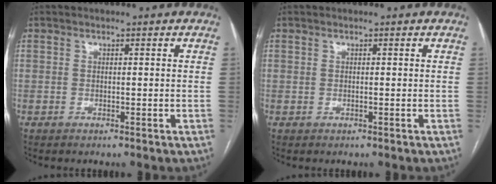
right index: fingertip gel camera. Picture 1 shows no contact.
{"total": 0.0}